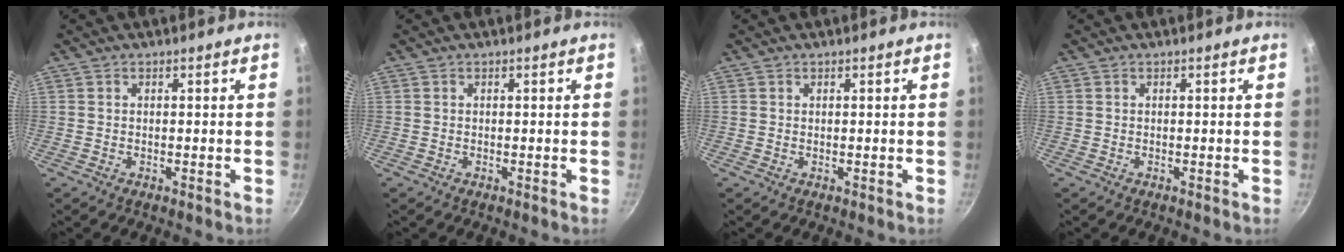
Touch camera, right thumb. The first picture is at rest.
{"total": 0.0}
{"total": 0.0}
{"total": 0.0}